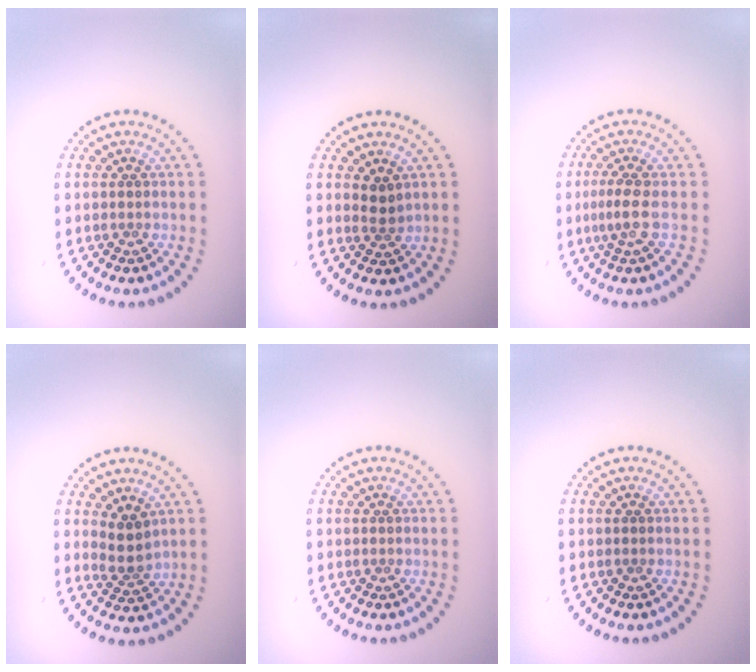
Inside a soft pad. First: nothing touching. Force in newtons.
{"total": 1.4, "press": 1.1, "slide": 0.8}
{"total": 2.0, "press": 1.4, "slide": 1.3}
{"total": 2.5, "press": 2.0, "slide": 1.5}
{"total": 0.0}
{"total": 0.0}